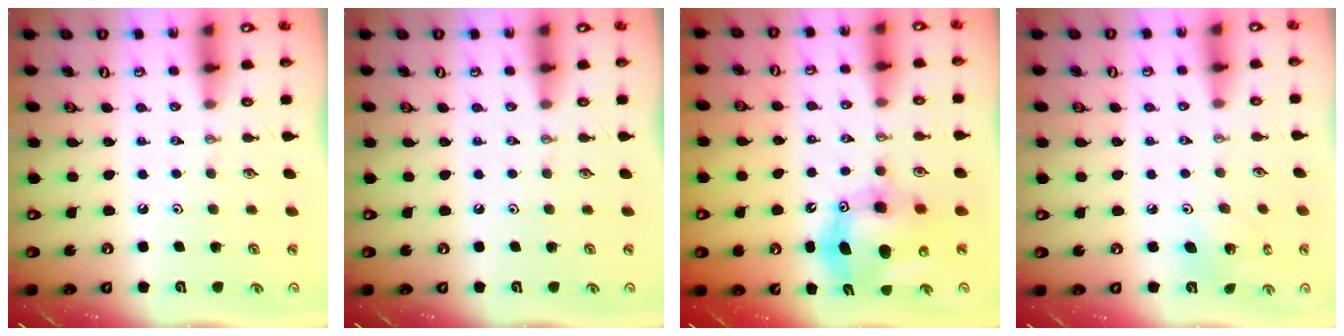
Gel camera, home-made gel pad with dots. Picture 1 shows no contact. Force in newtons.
{"total": 0.0}
{"total": 11.6, "press": 11.4, "slide": 2.5}
{"total": 4.7, "press": 4.7, "slide": 0.2}